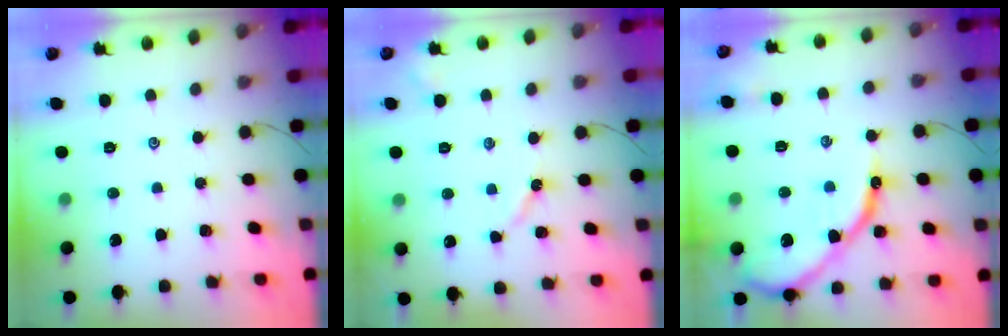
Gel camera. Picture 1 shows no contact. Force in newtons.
{"total": 4.0, "press": 4.0, "slide": 0.6}
{"total": 14.5, "press": 14.5, "slide": 1.4}